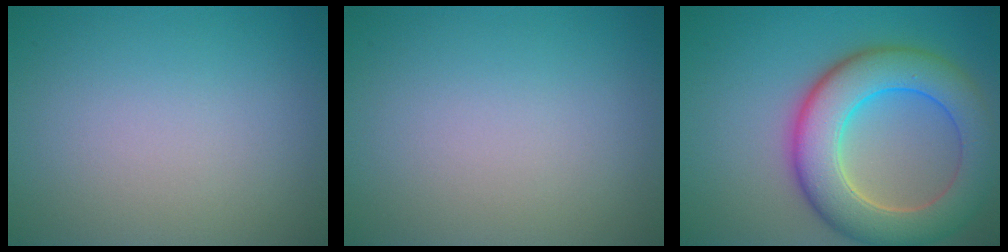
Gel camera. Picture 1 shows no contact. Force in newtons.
{"total": 0.0}
{"total": 8.9, "press": 8.9, "slide": 0.6}